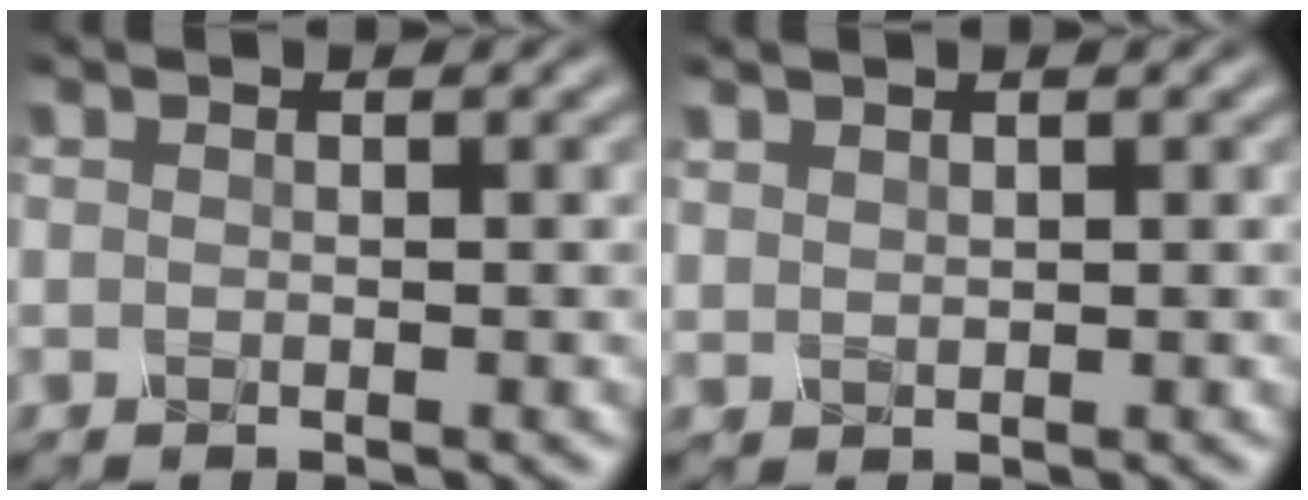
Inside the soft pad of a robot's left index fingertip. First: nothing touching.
{"total": 0.9, "force": [0.8, 0.1, -0.3], "torque": [0.003, 0.003, 0.021]}